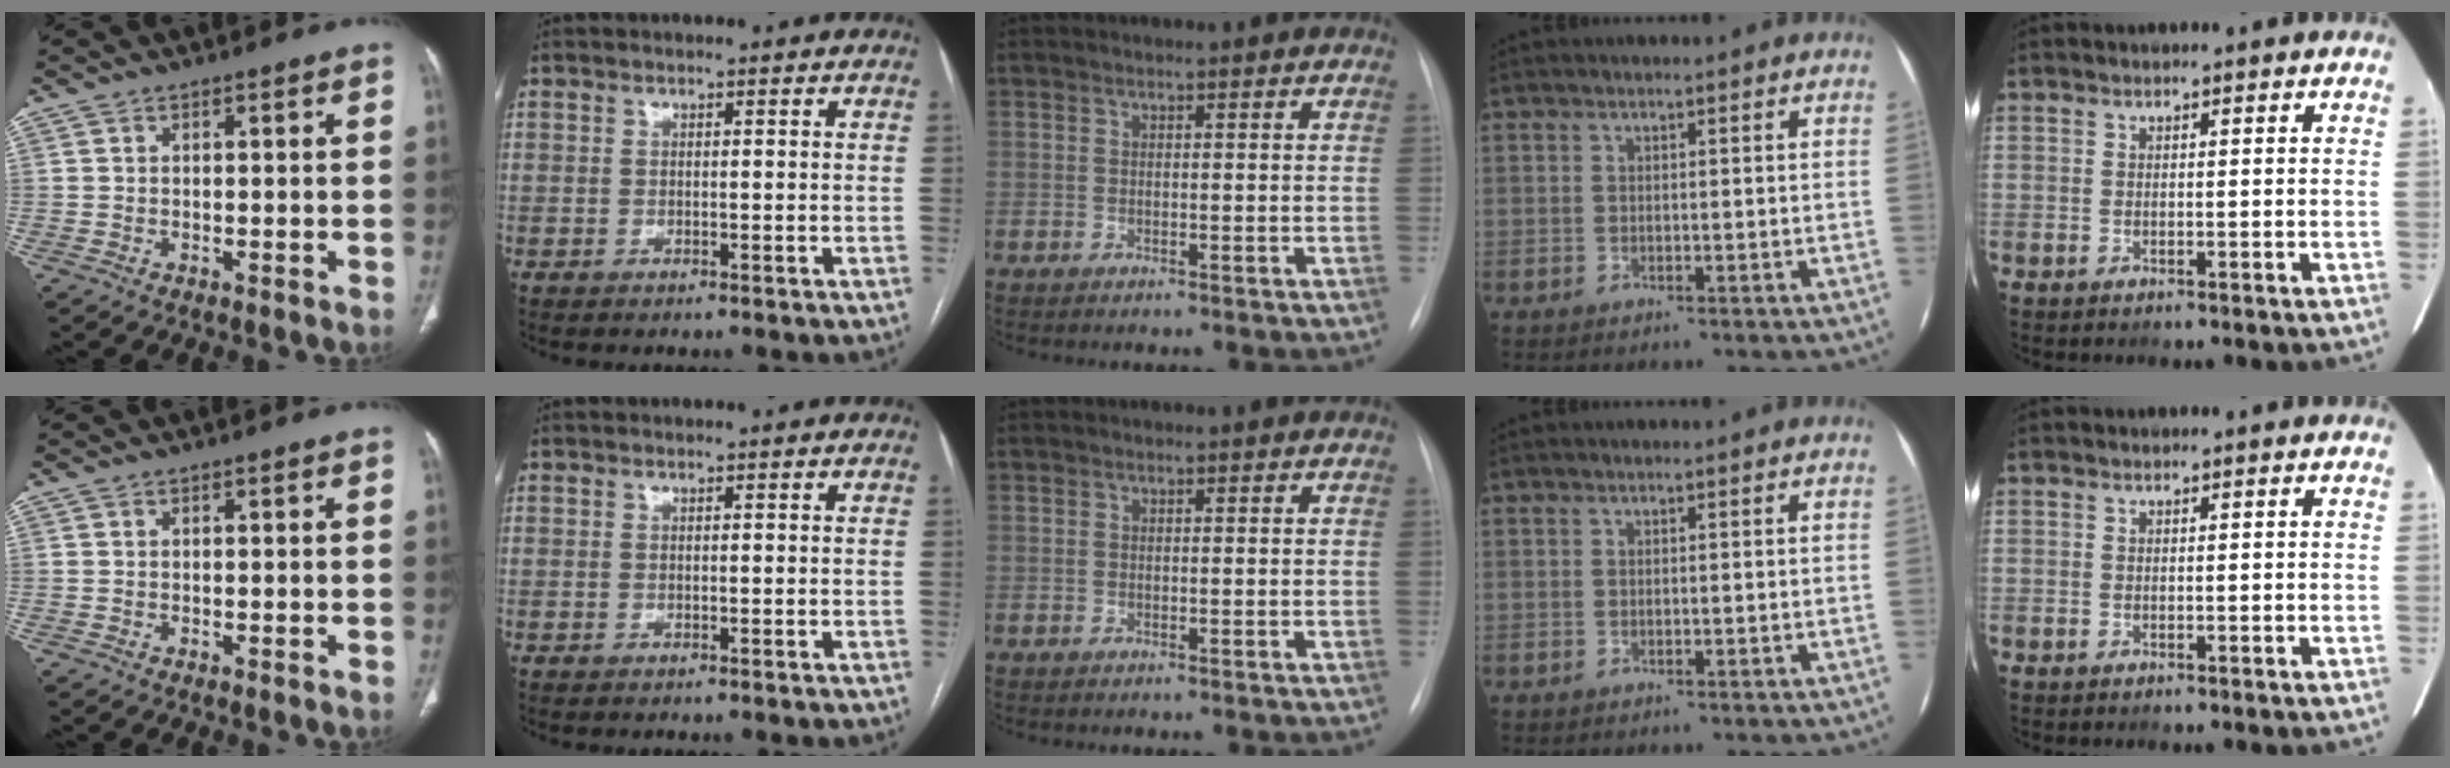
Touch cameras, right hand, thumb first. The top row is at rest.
{}